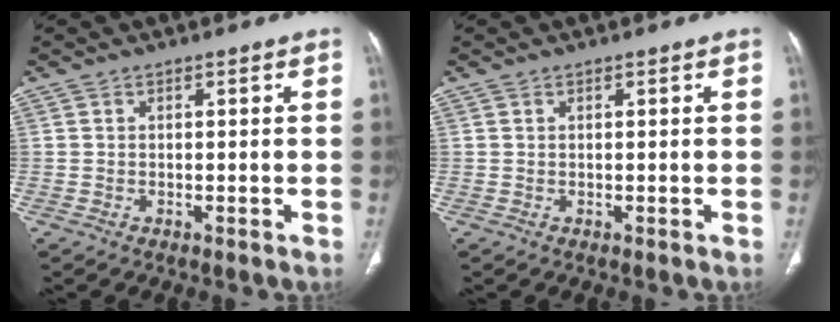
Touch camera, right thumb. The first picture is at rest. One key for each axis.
{"total": 0.0}